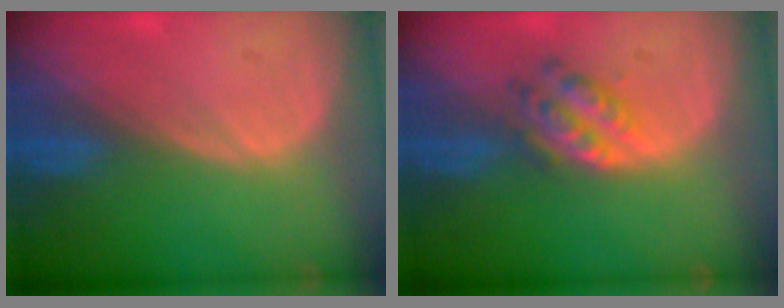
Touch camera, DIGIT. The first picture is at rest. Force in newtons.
{"total": 4.9, "press": 4.7, "slide": 1.6}